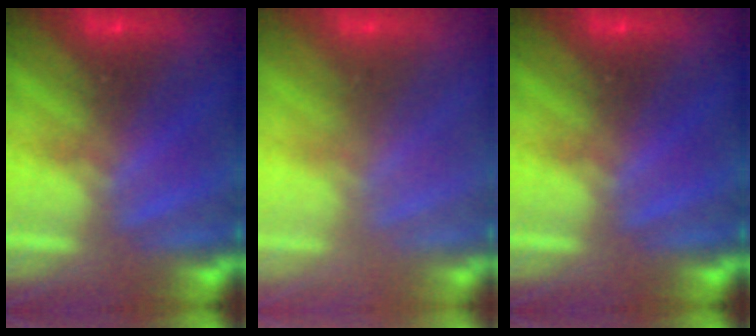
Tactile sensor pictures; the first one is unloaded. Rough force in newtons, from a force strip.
{"total": 3.1}
{"total": 0.0}